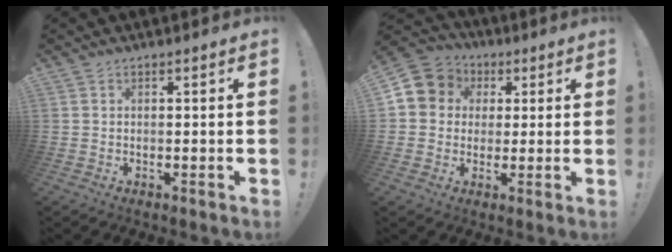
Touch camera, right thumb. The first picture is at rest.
{"total": 8.5, "force": [1.6, 7.9, 2.5], "torque": [-0.048, 0.001, 0.037]}